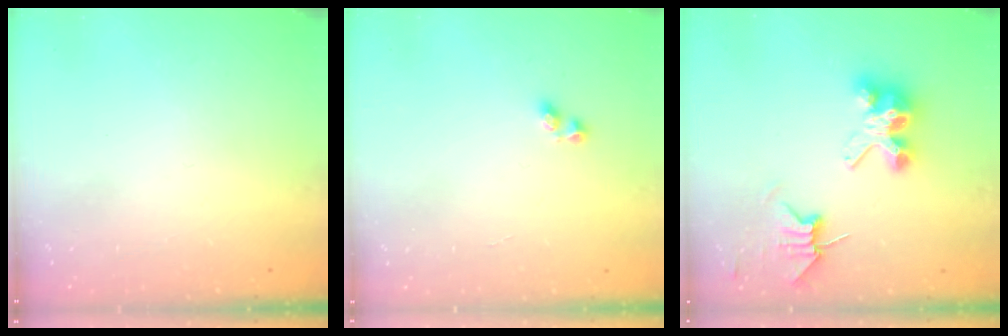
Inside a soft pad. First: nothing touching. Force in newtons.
{"total": 2.5, "press": 2.2, "slide": 1.3}
{"total": 7.3, "press": 7.3, "slide": 0.6}